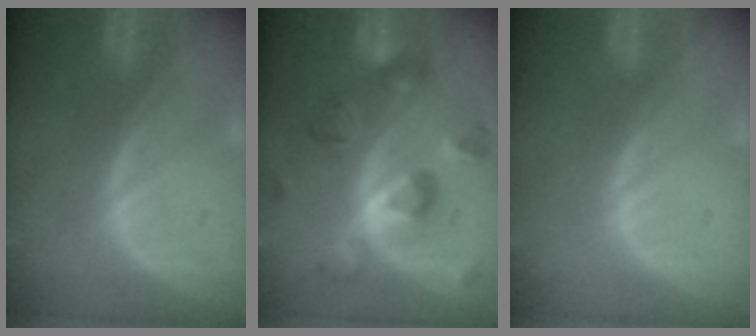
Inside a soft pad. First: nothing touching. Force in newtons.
{"total": 8.9, "press": 8.9, "slide": 0.4}
{"total": 0.0}